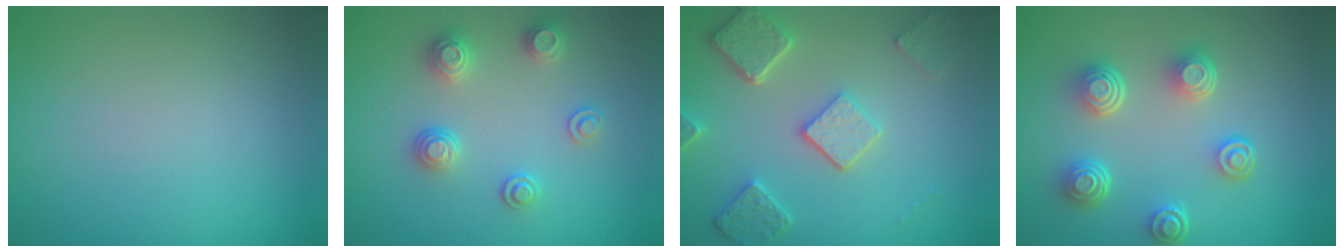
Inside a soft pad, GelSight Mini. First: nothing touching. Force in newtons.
{"total": 2.6, "press": 2.6, "slide": 0.4}
{"total": 5.0, "press": 3.9, "slide": 3.1}
{"total": 4.9, "press": 3.6, "slide": 3.4}